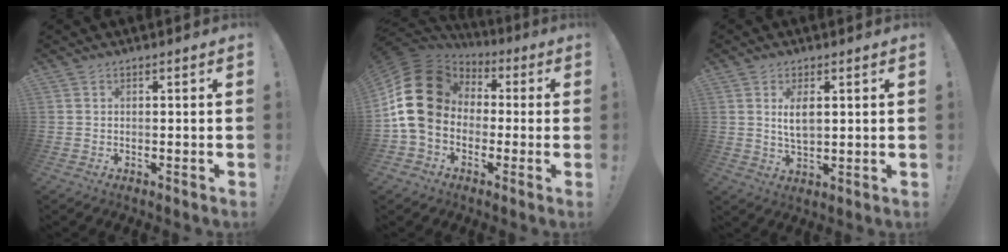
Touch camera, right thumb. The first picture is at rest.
{"total": 19.6, "force": [1.8, 14.9, 12.7], "torque": [-0.227, 0.005, 0.043]}
{"total": 5.4, "force": [1.3, 2.5, 4.6], "torque": [-0.076, -0.007, 0.016]}